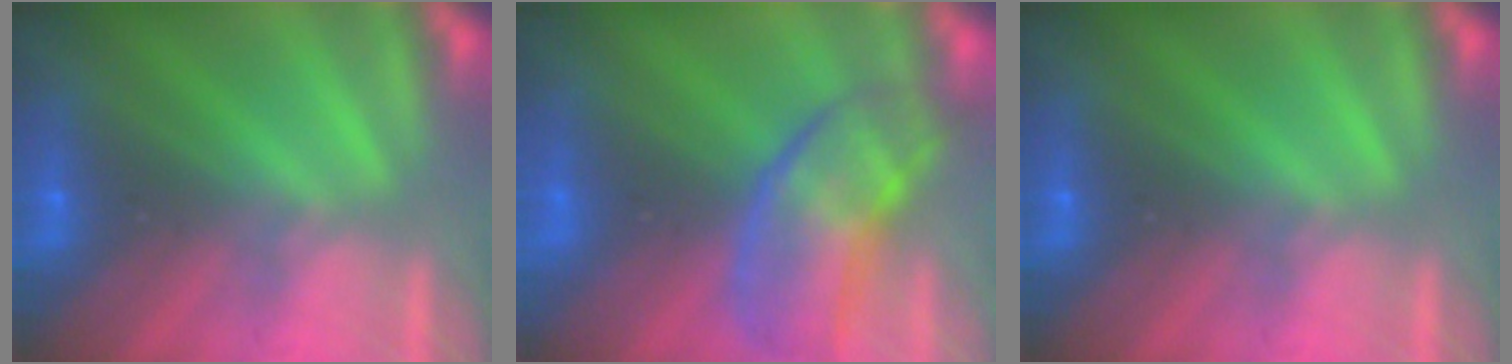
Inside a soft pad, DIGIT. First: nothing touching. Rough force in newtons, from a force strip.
{"total": 2.8}
{"total": 0.0}